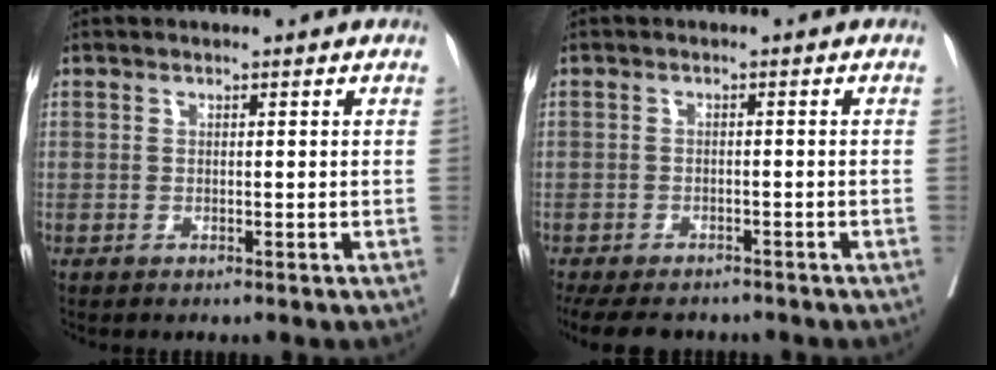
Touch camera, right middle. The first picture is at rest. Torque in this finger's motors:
{"motor_torque": [0.67, -0.67, 0.25, 0.02]}